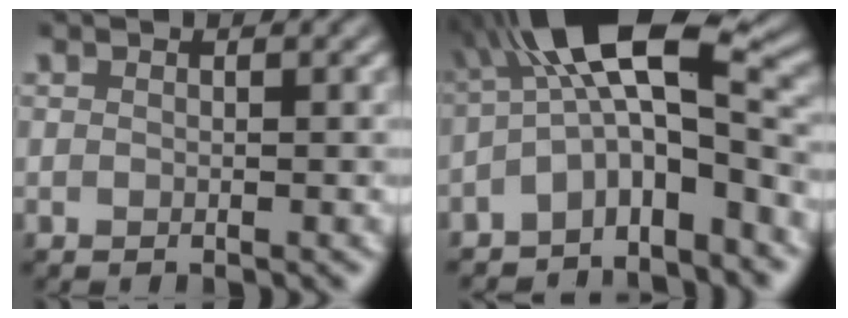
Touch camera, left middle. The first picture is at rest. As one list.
[{"total": 9.7, "force": [-2.0, 3.7, 8.7], "torque": [-0.132, 0.028, -0.051]}]